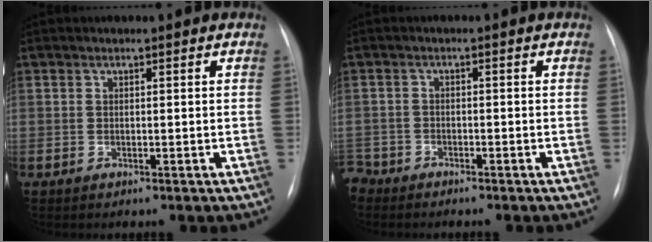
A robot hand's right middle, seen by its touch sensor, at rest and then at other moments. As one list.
[{"total": 3.3, "force": [-2.9, 1.5, -0.4], "torque": [0.009, 0.000, -0.060]}]